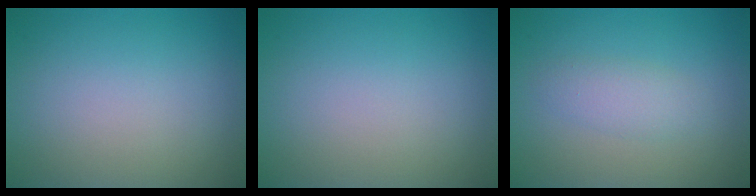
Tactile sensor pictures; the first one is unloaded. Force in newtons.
{"total": 0.0}
{"total": 2.1, "press": 2.1, "slide": 0.1}